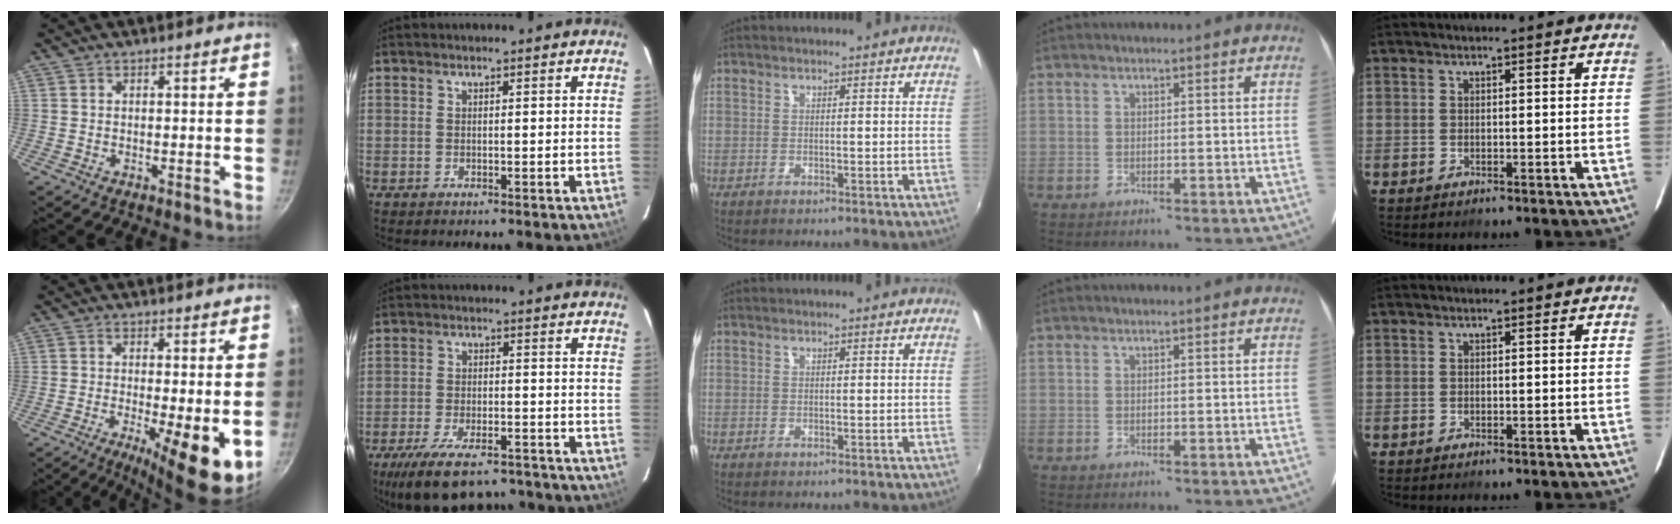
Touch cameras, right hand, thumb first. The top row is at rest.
{"thumb": {"total": 9.6, "force": [-2.0, 2.1, 9.2], "torque": [-0.139, -0.010, -0.026]}, "index": {"total": 15.8, "force": [-11.8, 6.4, 8.5], "torque": [-0.179, -0.025, -0.184]}}